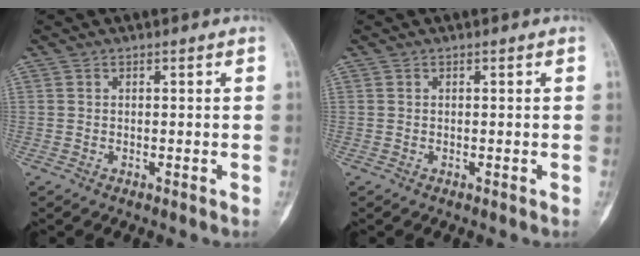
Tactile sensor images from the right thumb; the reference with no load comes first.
{"total": 0.0}